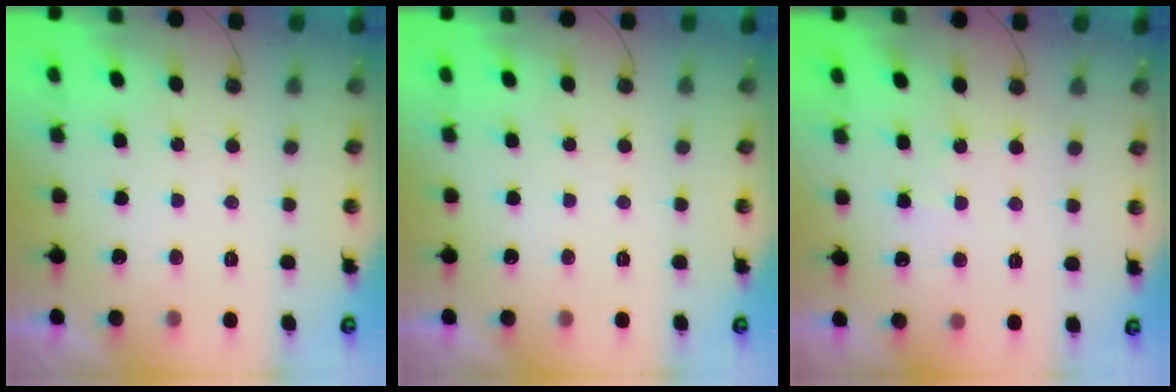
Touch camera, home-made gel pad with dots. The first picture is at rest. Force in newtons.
{"total": 0.0}
{"total": 4.7, "press": 4.6, "slide": 0.7}